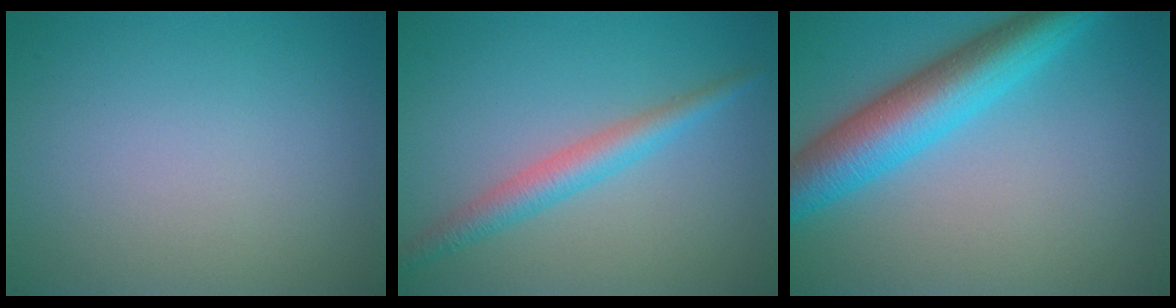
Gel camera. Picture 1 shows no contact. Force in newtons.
{"total": 3.0, "press": 3.0, "slide": 0.2}
{"total": 7.7, "press": 7.7, "slide": 0.1}